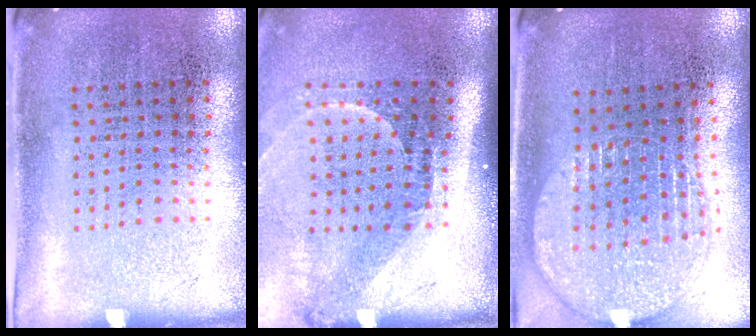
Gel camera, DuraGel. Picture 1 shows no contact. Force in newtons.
{"total": 2.2, "press": 1.5, "slide": 1.6}
{"total": 1.8, "press": 1.5, "slide": 1.0}